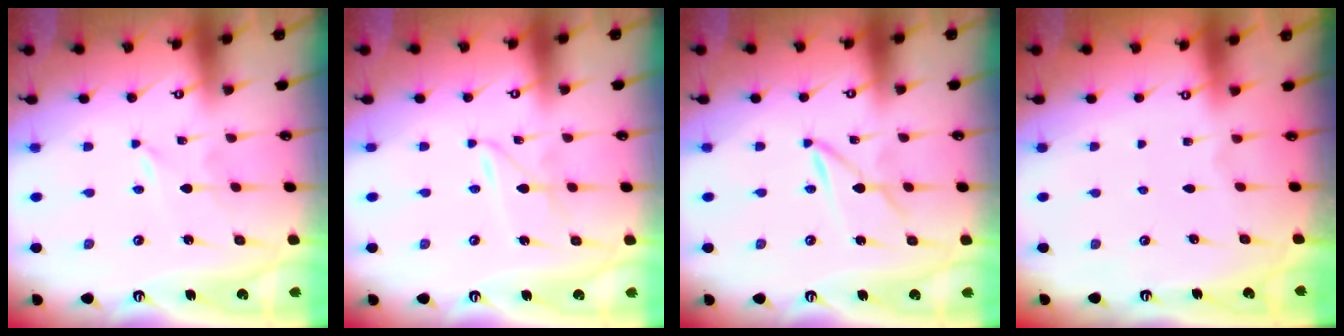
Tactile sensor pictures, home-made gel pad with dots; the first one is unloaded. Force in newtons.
{"total": 2.5, "press": 2.5, "slide": 0.3}
{"total": 2.5, "press": 2.5, "slide": 0.3}
{"total": 0.6, "press": 0.6, "slide": 0.1}